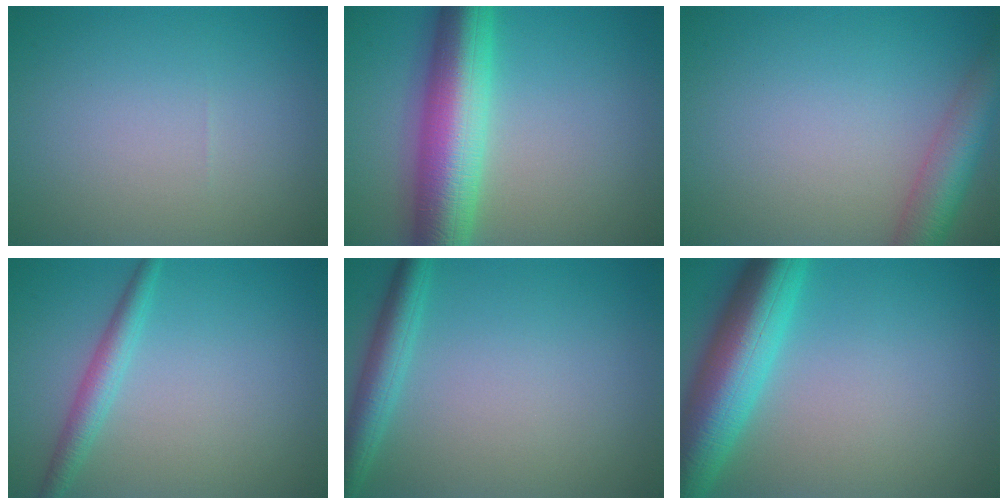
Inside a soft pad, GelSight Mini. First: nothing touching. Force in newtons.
{"total": 9.8, "press": 9.8, "slide": 0.1}
{"total": 4.9, "press": 4.9, "slide": 0.2}
{"total": 2.4, "press": 2.4, "slide": 0.1}
{"total": 3.2, "press": 3.2, "slide": 0.1}
{"total": 9.2, "press": 9.2, "slide": 0.3}